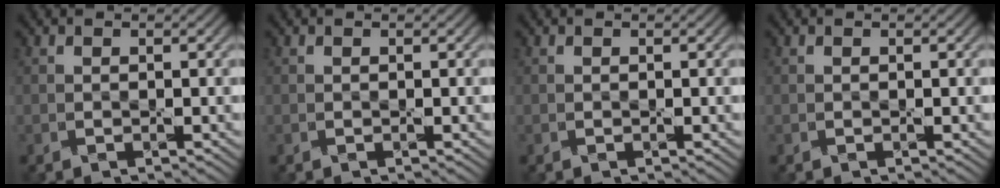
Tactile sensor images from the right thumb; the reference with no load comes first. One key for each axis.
{"total": 0.0}
{"total": 0.0}
{"total": 0.0}